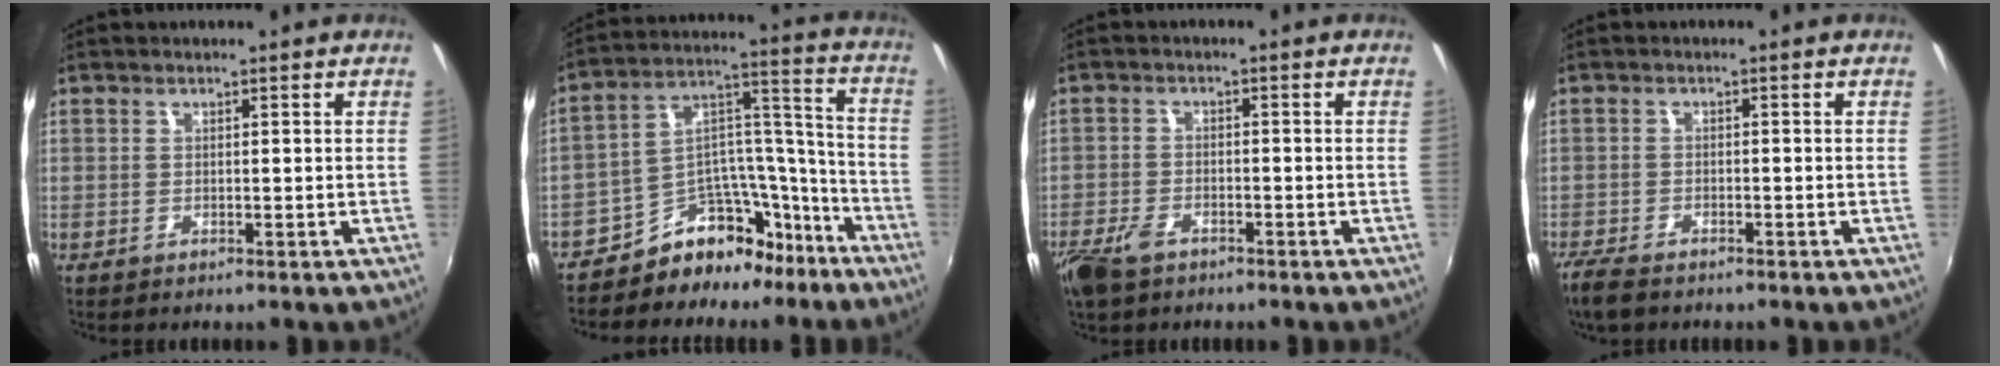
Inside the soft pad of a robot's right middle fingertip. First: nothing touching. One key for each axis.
{"total": 13.4, "fx": -9.9, "fy": 7.6, "fz": 4.9, "tx": -0.069, "ty": 0.084, "tz": -0.148}
{"total": 6.4, "fx": -4.4, "fy": 3.3, "fz": 3.3, "tx": -0.092, "ty": -0.011, "tz": -0.087}
{"total": 5.0, "fx": -4.1, "fy": 1.4, "fz": 2.5, "tx": -0.070, "ty": -0.018, "tz": -0.081}